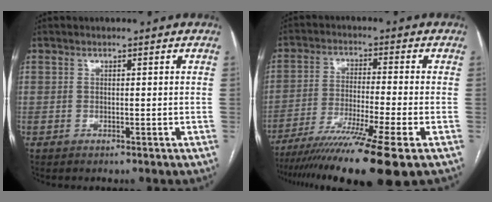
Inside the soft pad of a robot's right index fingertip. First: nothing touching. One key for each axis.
{"total": 16.4, "fx": -11.8, "fy": -1.6, "fz": 11.2, "tx": -0.178, "ty": -0.045, "tz": -0.194}